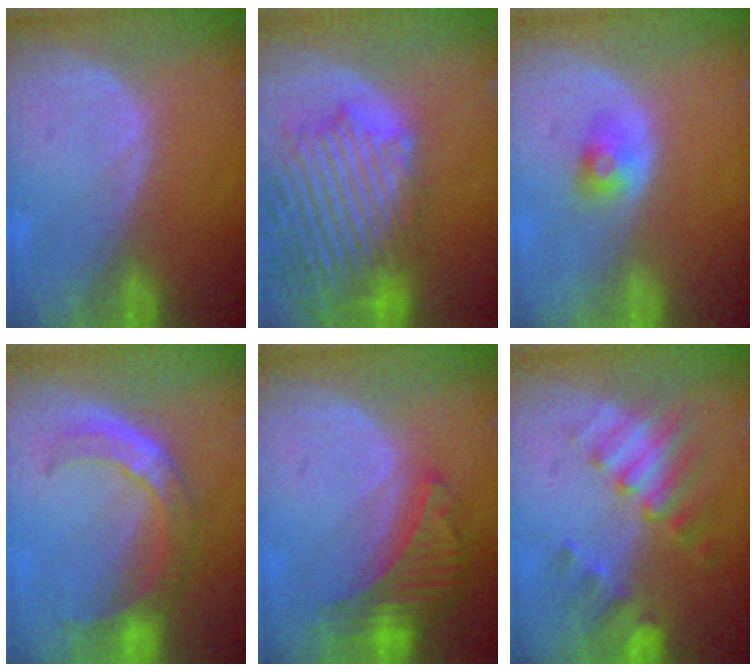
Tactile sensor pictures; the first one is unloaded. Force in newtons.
{"total": 14.5, "press": 12.3, "slide": 7.6}
{"total": 2.6, "press": 2.4, "slide": 1.0}
{"total": 8.1, "press": 6.7, "slide": 4.4}
{"total": 6.5, "press": 6.0, "slide": 2.4}
{"total": 7.6, "press": 6.7, "slide": 3.6}